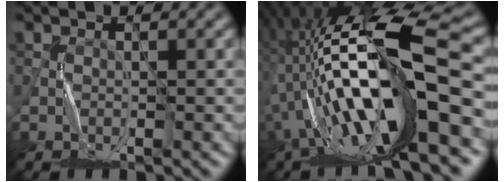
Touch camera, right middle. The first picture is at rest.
{"total": 17.1, "force": [-3.0, 4.8, 16.2], "torque": [-0.305, 0.004, -0.053]}